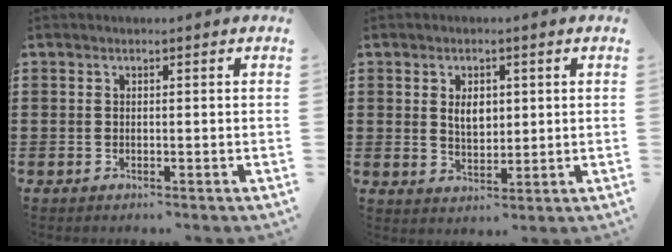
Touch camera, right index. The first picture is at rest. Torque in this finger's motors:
{"motor_torque": [0.09, 0.01, 0.13, 0.08]}